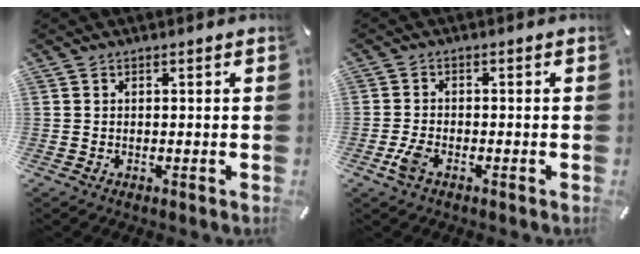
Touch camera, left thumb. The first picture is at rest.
{"total": 3.6, "force": [-1.9, 1.8, 2.4], "torque": [-0.066, -0.002, -0.041]}